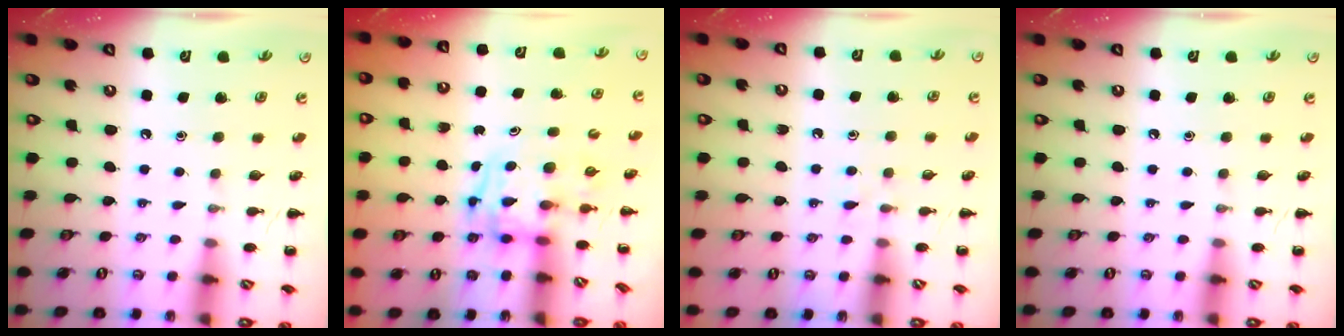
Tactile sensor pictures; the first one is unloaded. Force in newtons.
{"total": 3.3, "press": 3.2, "slide": 0.5}
{"total": 3.0, "press": 2.8, "slide": 1.1}
{"total": 0.0}